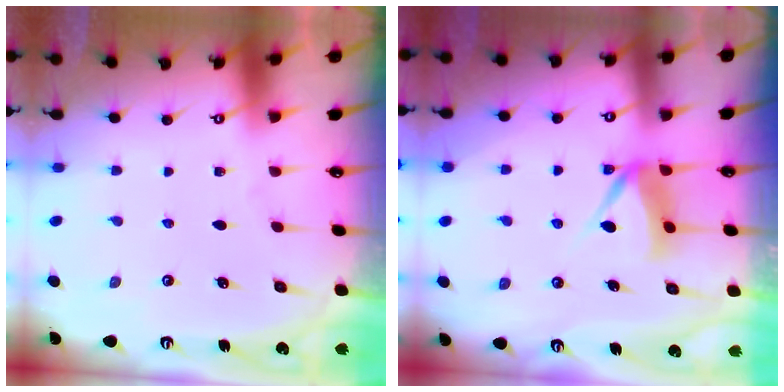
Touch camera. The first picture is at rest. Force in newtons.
{"total": 7.3, "press": 7.3, "slide": 0.7}